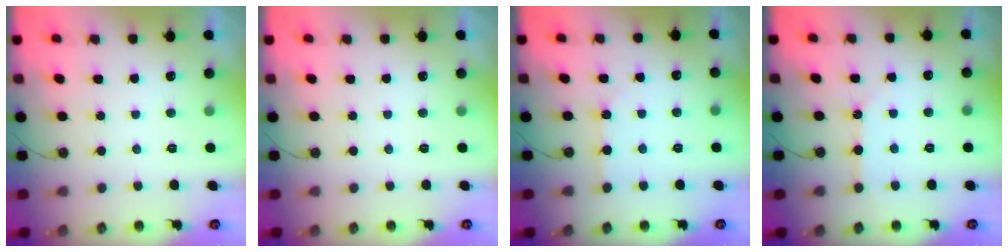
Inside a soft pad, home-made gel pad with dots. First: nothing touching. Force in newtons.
{"total": 0.0}
{"total": 2.7, "press": 2.7, "slide": 0.4}
{"total": 4.8, "press": 4.7, "slide": 0.7}